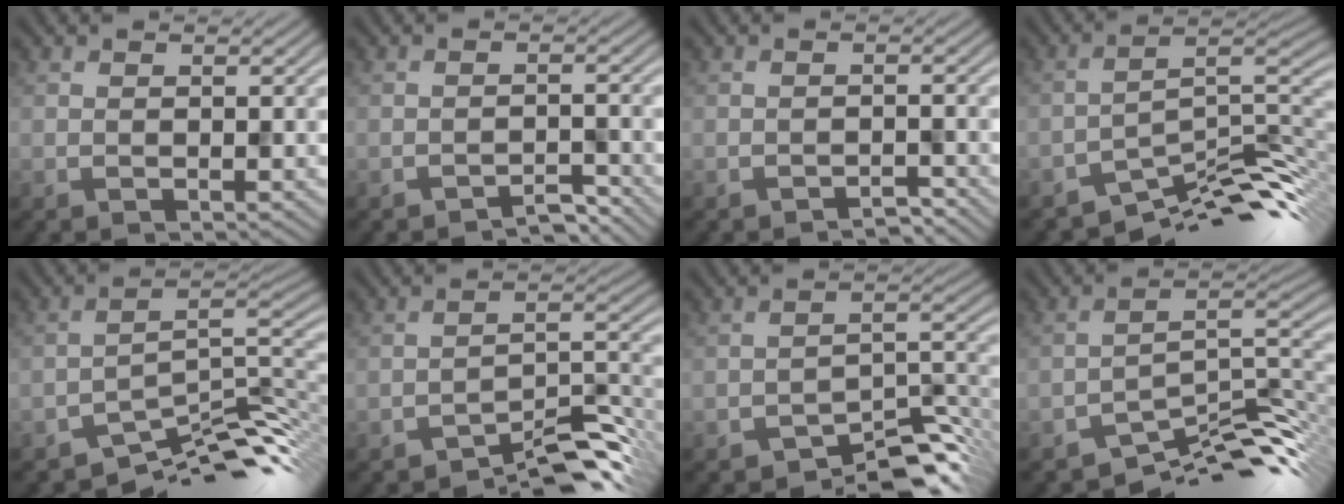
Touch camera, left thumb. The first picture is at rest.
{"total": 2.4, "force": [-2.3, 0.2, 0.3], "torque": [0.003, 0.008, -0.042]}
{"total": 1.6, "force": [-1.6, 0.2, 0.1], "torque": [0.007, 0.008, -0.033]}
{"total": 11.0, "force": [-8.5, 2.9, 6.3], "torque": [-0.087, 0.000, -0.151]}
{"total": 10.6, "force": [-8.4, 3.0, 5.7], "torque": [-0.078, -0.001, -0.144]}
{"total": 7.1, "force": [-6.1, 1.4, 3.4], "torque": [-0.045, 0.010, -0.103]}
{"total": 7.4, "force": [-6.3, 2.0, 3.3], "torque": [-0.032, 0.006, -0.107]}
{"total": 10.5, "force": [-8.5, 2.7, 5.6], "torque": [-0.077, -0.001, -0.148]}